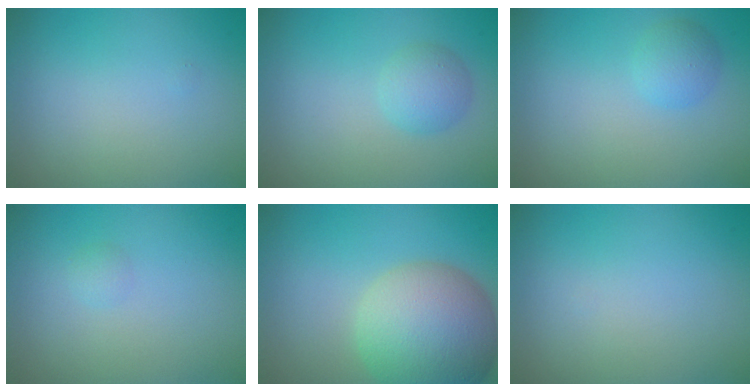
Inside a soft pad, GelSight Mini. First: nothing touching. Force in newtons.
{"total": 2.2, "press": 2.2, "slide": 0.1}
{"total": 1.7, "press": 1.7, "slide": 0.1}
{"total": 0.6, "press": 0.6, "slide": 0.0}
{"total": 11.0, "press": 11.0, "slide": 0.6}
{"total": 0.0}